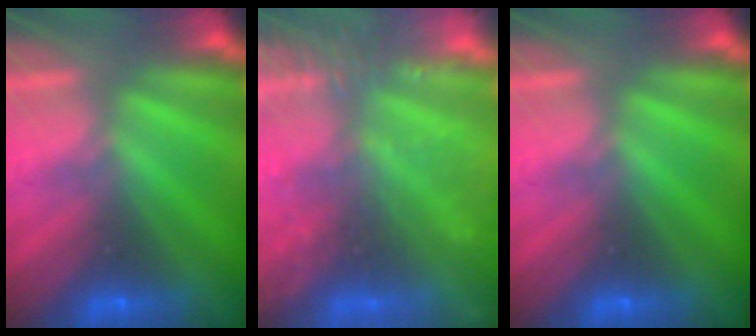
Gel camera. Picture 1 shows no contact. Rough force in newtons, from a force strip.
{"total": 6.9}
{"total": 0.0}